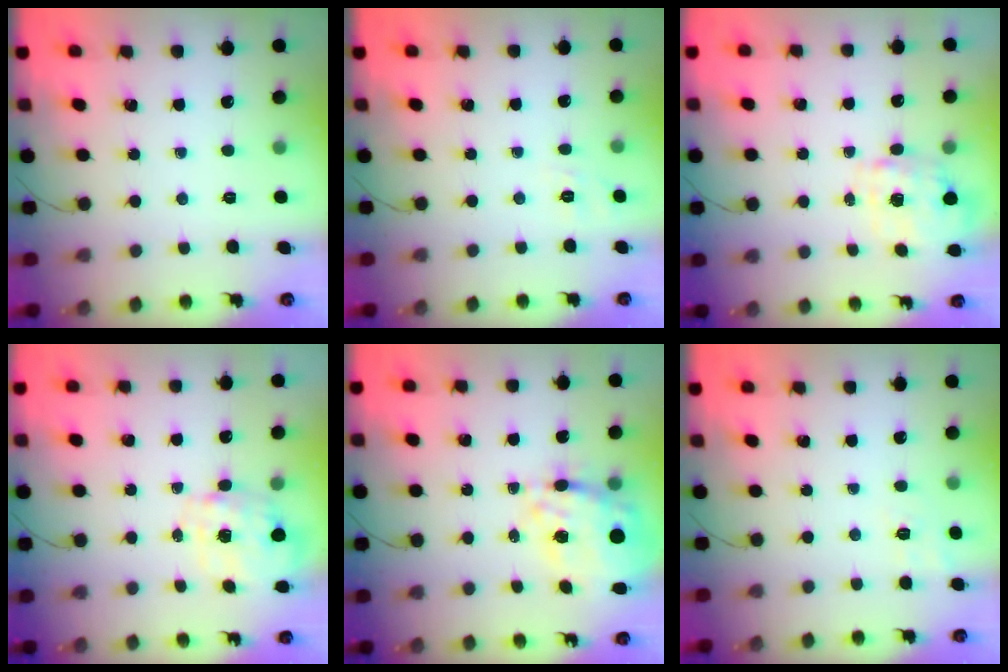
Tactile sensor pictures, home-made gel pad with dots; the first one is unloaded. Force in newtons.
{"total": 2.9, "press": 2.4, "slide": 1.7}
{"total": 4.0, "press": 3.9, "slide": 0.9}
{"total": 2.9, "press": 2.7, "slide": 0.9}
{"total": 14.3, "press": 13.5, "slide": 4.9}
{"total": 7.0, "press": 6.7, "slide": 2.0}